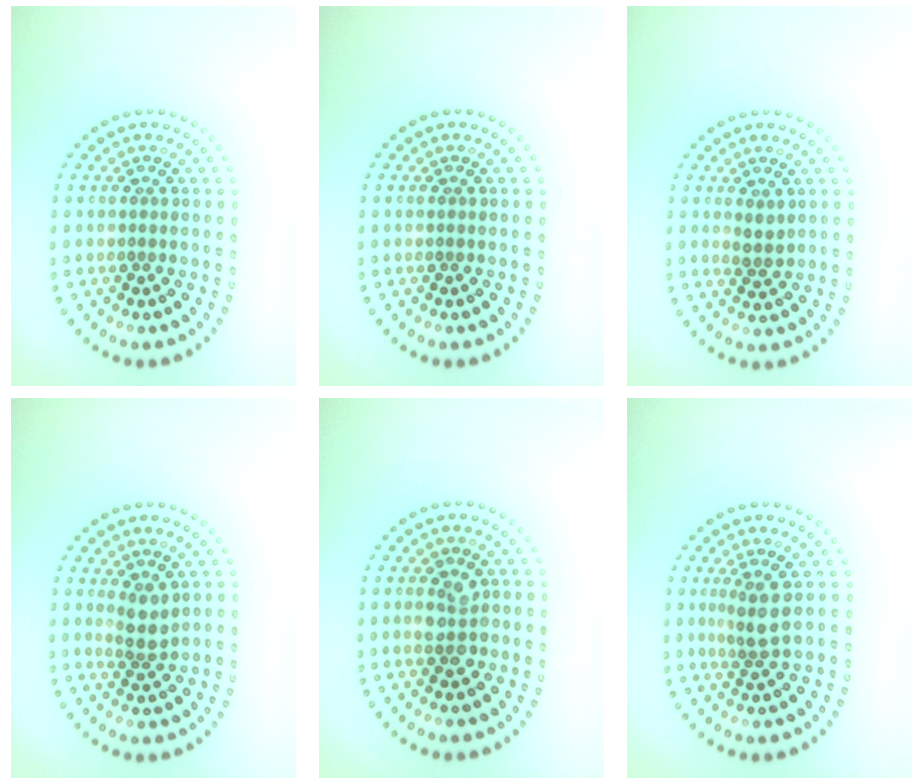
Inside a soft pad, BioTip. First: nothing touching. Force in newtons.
{"total": 0.0}
{"total": 1.4, "press": 1.3, "slide": 0.7}
{"total": 2.1, "press": 1.8, "slide": 1.1}
{"total": 2.6, "press": 2.6, "slide": 0.0}
{"total": 2.3, "press": 1.8, "slide": 1.5}